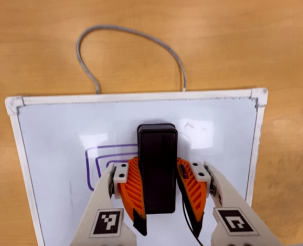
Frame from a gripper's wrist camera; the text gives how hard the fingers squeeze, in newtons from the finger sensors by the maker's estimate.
{"total": 14.6, "left": 14.2, "right": 14.9}